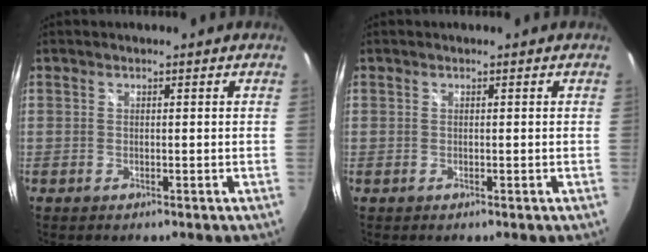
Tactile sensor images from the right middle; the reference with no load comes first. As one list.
[{"total": 0.0}]